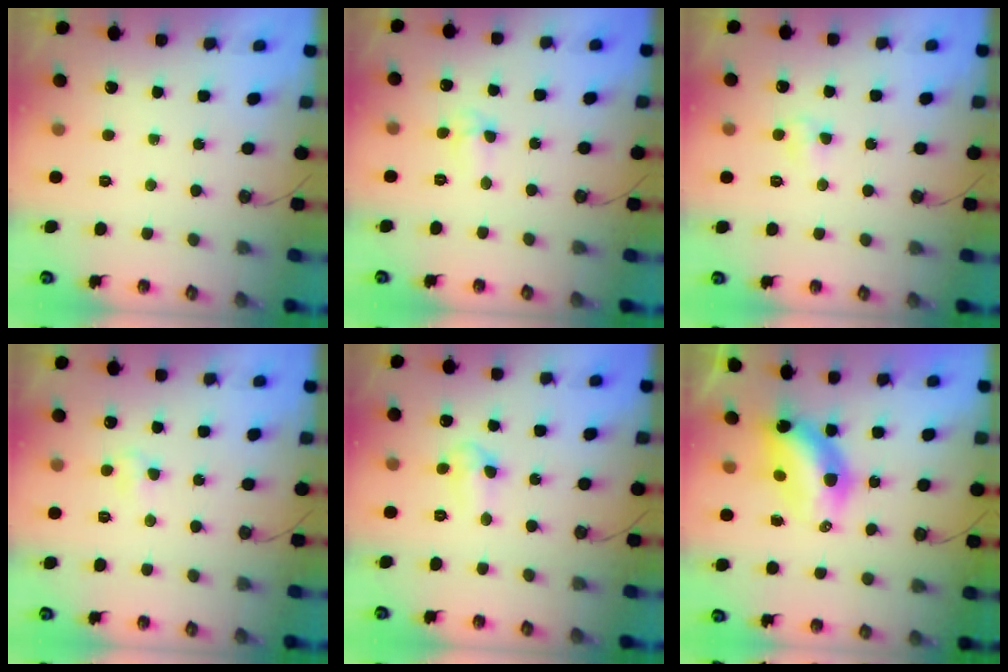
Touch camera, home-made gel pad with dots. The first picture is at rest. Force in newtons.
{"total": 3.2, "press": 3.1, "slide": 0.8}
{"total": 3.8, "press": 3.8, "slide": 0.3}
{"total": 2.9, "press": 2.7, "slide": 0.9}
{"total": 5.4, "press": 5.3, "slide": 0.9}
{"total": 7.2, "press": 7.2, "slide": 0.3}